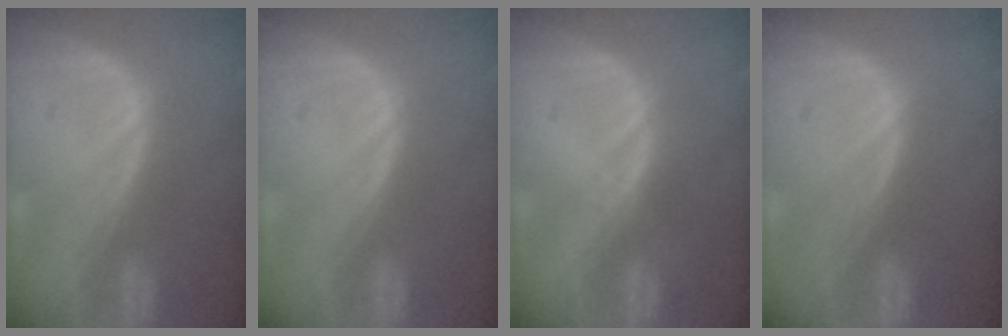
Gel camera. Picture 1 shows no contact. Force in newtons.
{"total": 0.0}
{"total": 0.8, "press": 0.6, "slide": 0.5}
{"total": 0.0}